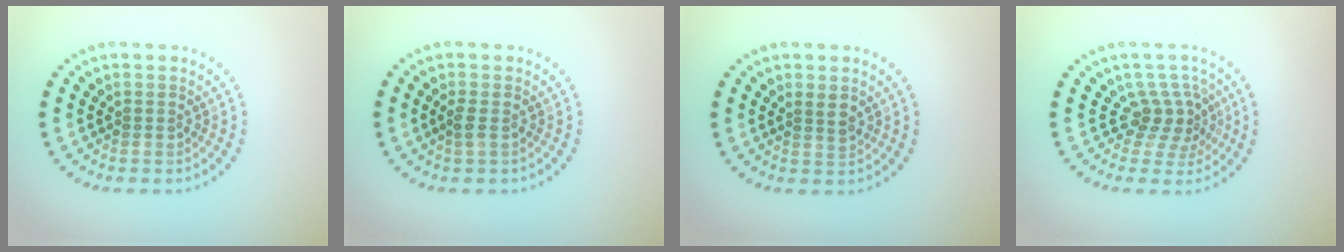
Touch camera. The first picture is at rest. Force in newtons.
{"total": 1.0, "press": 0.9, "slide": 0.4}
{"total": 1.1, "press": 0.9, "slide": 0.6}
{"total": 2.8, "press": 2.0, "slide": 1.9}